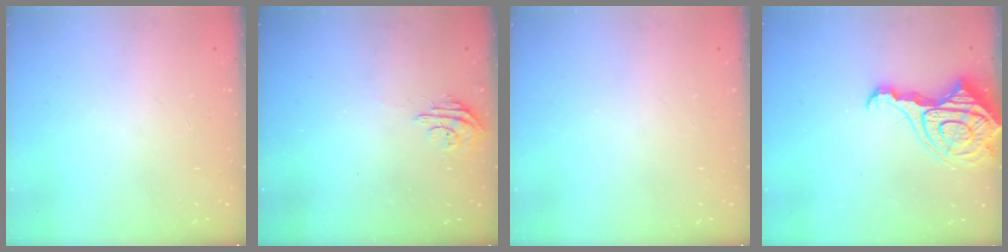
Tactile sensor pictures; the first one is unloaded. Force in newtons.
{"total": 4.9, "press": 4.9, "slide": 0.7}
{"total": 0.0}
{"total": 14.1, "press": 14.0, "slide": 1.4}